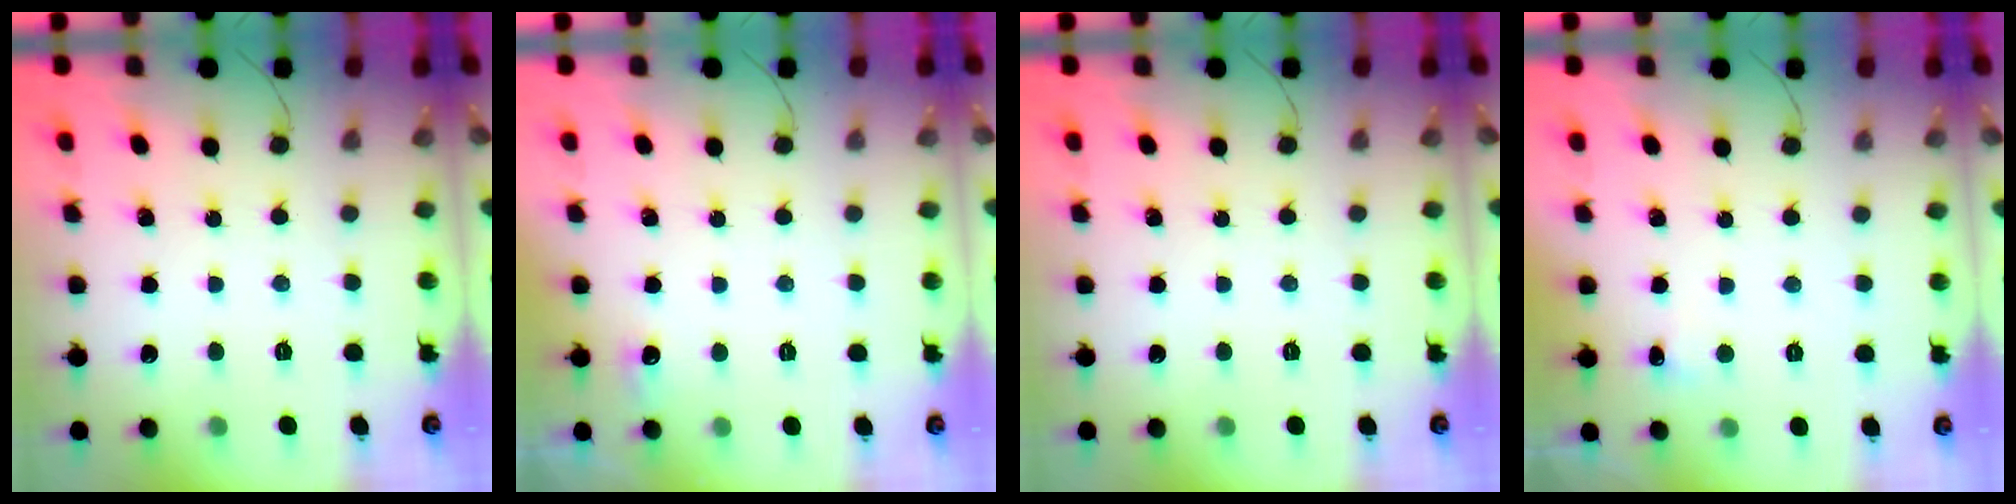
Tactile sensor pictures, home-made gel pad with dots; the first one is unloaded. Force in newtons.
{"total": 7.7, "press": 3.7, "slide": 6.7}
{"total": 0.0}
{"total": 3.9, "press": 3.7, "slide": 1.3}